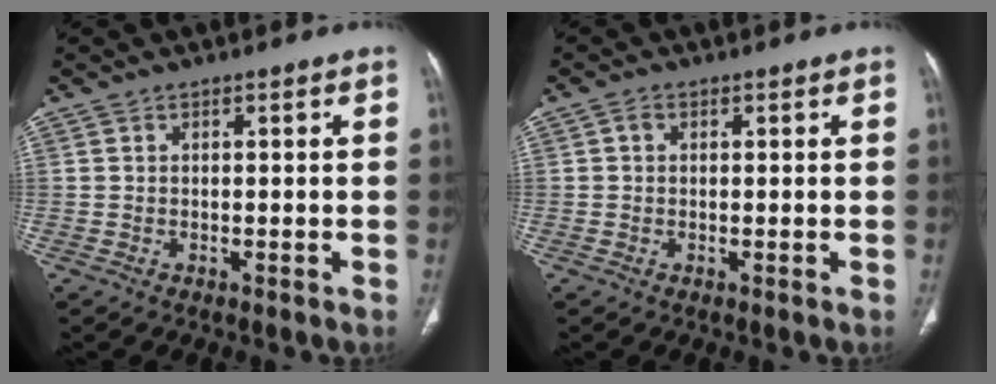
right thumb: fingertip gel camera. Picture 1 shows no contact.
{"total": 1.2, "force": [0.3, 0.9, 0.7], "torque": [-0.009, 0.004, 0.002]}